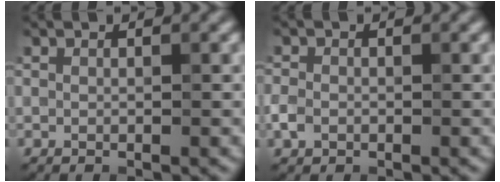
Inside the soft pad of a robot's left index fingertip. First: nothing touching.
{"total": 1.6, "force": [-0.6, 1.3, 0.8], "torque": [-0.013, -0.001, -0.017]}